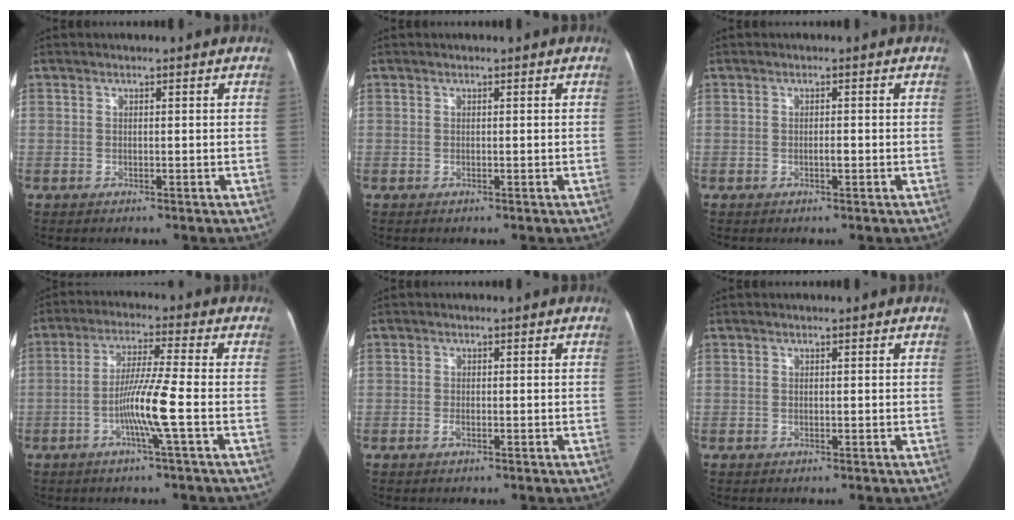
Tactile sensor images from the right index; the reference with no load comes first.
{"total": 0.0}
{"total": 1.2, "force": [-0.4, 0.5, 1.0], "torque": [-0.019, 0.002, -0.007]}
{"total": 8.2, "force": [-2.7, -1.1, 7.6], "torque": [-0.148, -0.003, -0.052]}
{"total": 1.1, "force": [-0.6, 0.7, 0.6], "torque": [-0.012, 0.002, -0.008]}
{"total": 0.0}